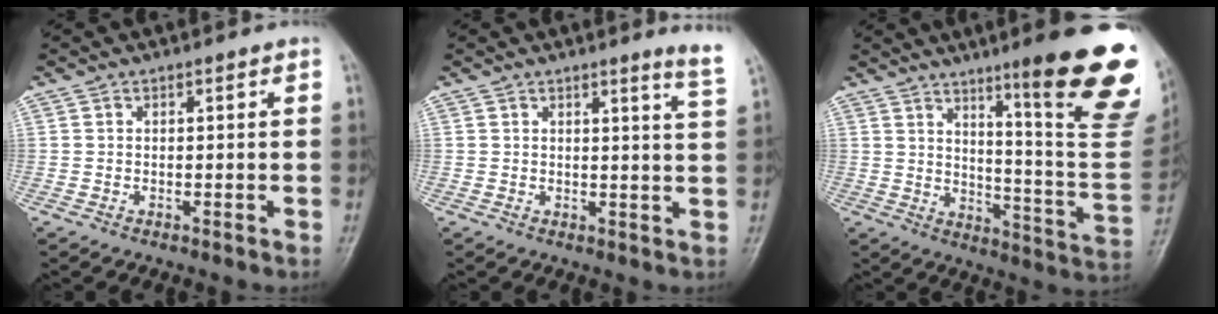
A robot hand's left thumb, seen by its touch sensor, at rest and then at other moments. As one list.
[{"total": 4.3, "force": [3.3, -0.8, 2.6], "torque": [-0.035, -0.033, 0.033]}, {"total": 24.7, "force": [13.5, 3.6, 20.5], "torque": [-0.222, -0.073, 0.193]}]